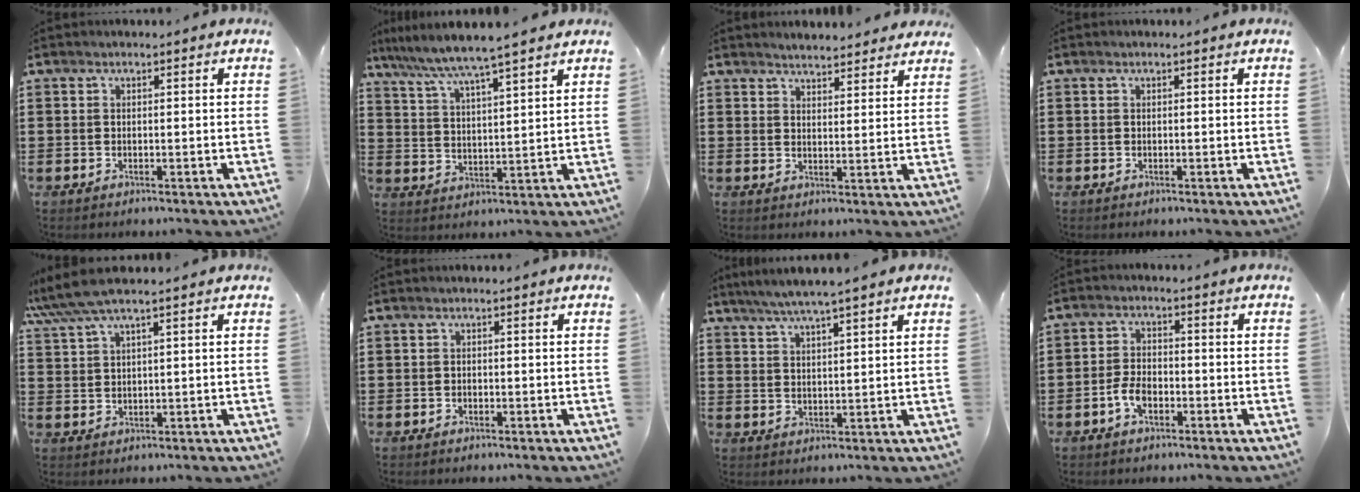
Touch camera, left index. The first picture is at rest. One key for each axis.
{"total": 5.2, "fx": 4.6, "fy": -0.8, "fz": 2.3, "tx": -0.067, "ty": -0.031, "tz": 0.074}
{"total": 3.2, "fx": 3.1, "fy": 0.2, "fz": 0.2, "tx": -0.013, "ty": -0.009, "tz": 0.059}
{"total": 0.0}
{"total": 4.5, "fx": 3.2, "fy": 0.2, "fz": 3.0, "tx": -0.075, "ty": -0.004, "tz": 0.055}
{"total": 0.6, "fx": -0.5, "fy": 0.3, "fz": 0.2, "tx": -0.006, "ty": 0.000, "tz": -0.011}
{"total": 4.3, "fx": 3.5, "fy": -0.3, "fz": 2.5, "tx": -0.056, "ty": -0.009, "tz": 0.061}
{"total": 3.9, "fx": -1.6, "fy": 2.1, "fz": 2.9, "tx": -0.072, "ty": -0.003, "tz": -0.035}